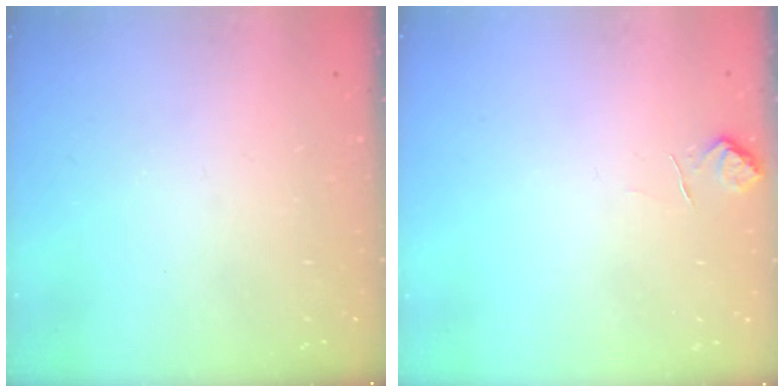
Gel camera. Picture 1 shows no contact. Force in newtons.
{"total": 1.6, "press": 1.2, "slide": 0.9}